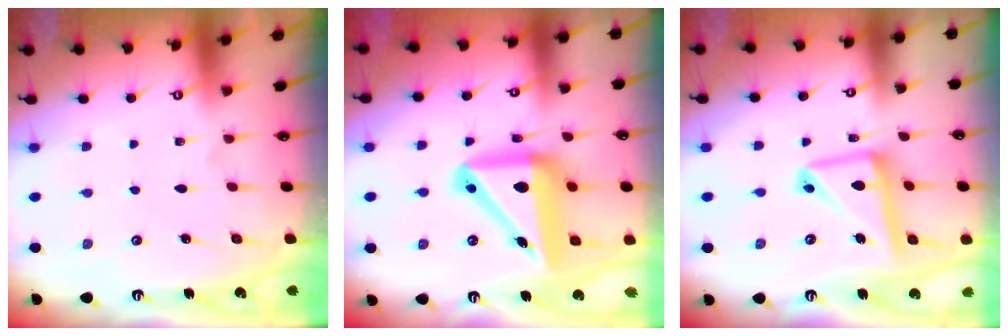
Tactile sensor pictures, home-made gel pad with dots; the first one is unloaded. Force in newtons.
{"total": 17.5, "press": 17.3, "slide": 2.3}
{"total": 14.4, "press": 14.3, "slide": 1.4}